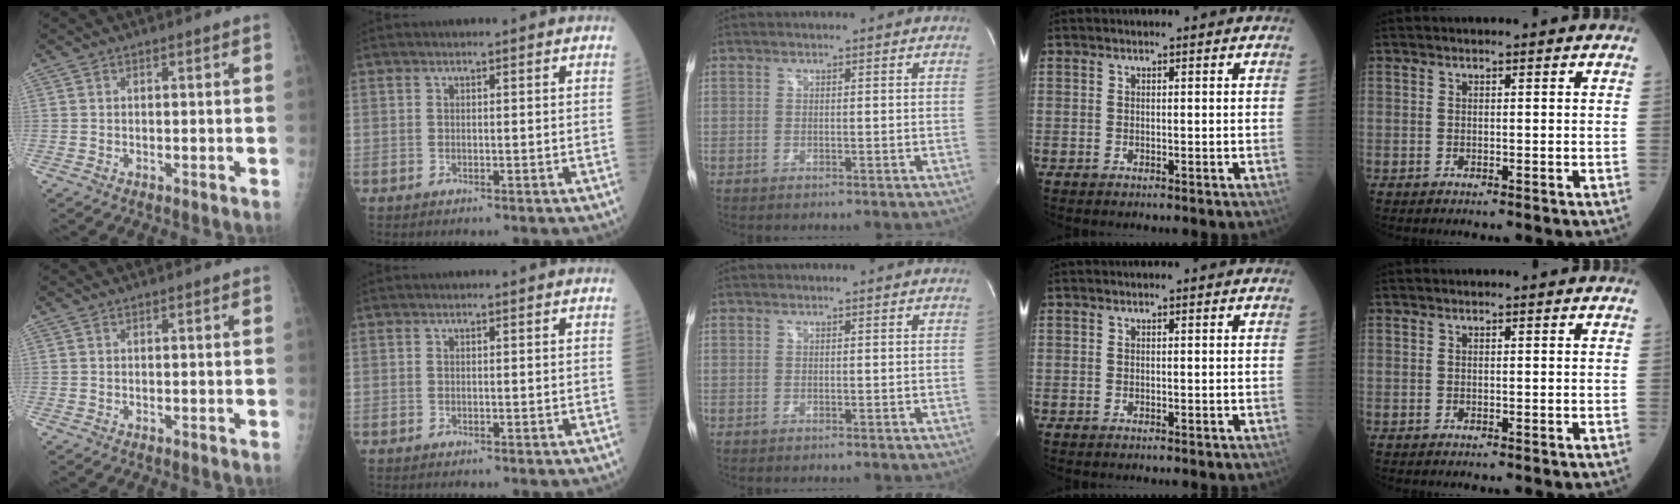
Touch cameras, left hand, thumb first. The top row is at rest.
{}